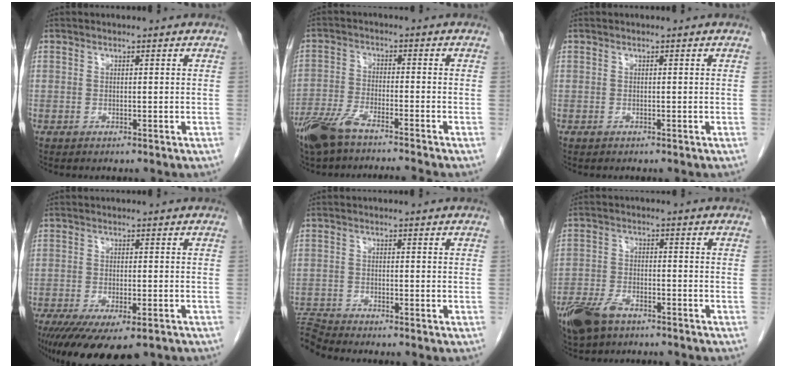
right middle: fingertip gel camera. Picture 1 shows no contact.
{"total": 8.3, "force": [-7.0, 0.5, 4.4], "torque": [-0.086, -0.021, -0.130]}
{"total": 0.0}
{"total": 13.7, "force": [-9.5, 4.5, 8.9], "torque": [-0.153, -0.024, -0.139]}
{"total": 4.1, "force": [-3.8, -1.4, -0.3], "torque": [0.002, -0.010, -0.072]}
{"total": 8.7, "force": [-6.3, 3.9, 4.6], "torque": [-0.099, -0.007, -0.112]}